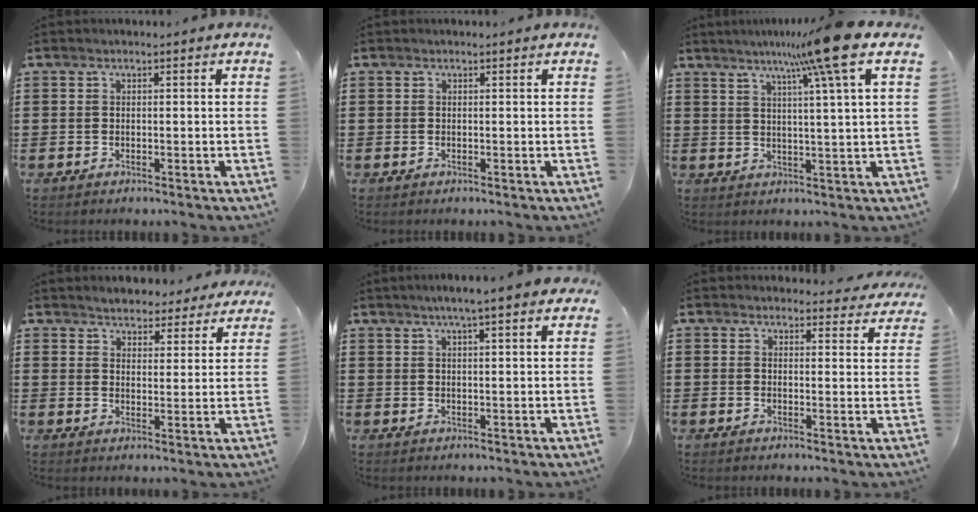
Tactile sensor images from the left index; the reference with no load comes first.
{"total": 0.0}
{"total": 9.9, "force": [6.0, -2.2, 7.6], "torque": [-0.145, -0.013, 0.090]}
{"total": 3.7, "force": [3.6, 0.9, -0.1], "torque": [-0.015, -0.008, 0.067]}
{"total": 3.8, "force": [2.7, 0.1, 2.7], "torque": [-0.059, 0.005, 0.046]}
{"total": 2.8, "force": [2.7, 0.6, 0.5], "torque": [-0.002, -0.015, 0.047]}